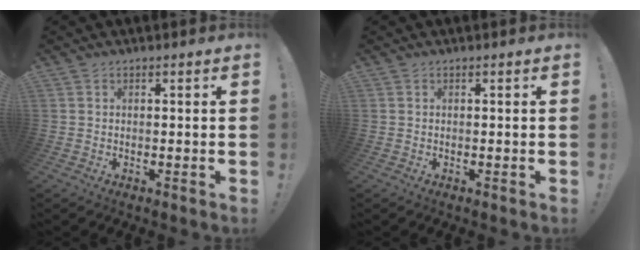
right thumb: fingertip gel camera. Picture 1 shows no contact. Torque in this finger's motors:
{"motor_torque": [-0.01, -0.01, 0.02, 0.03, 0.00]}